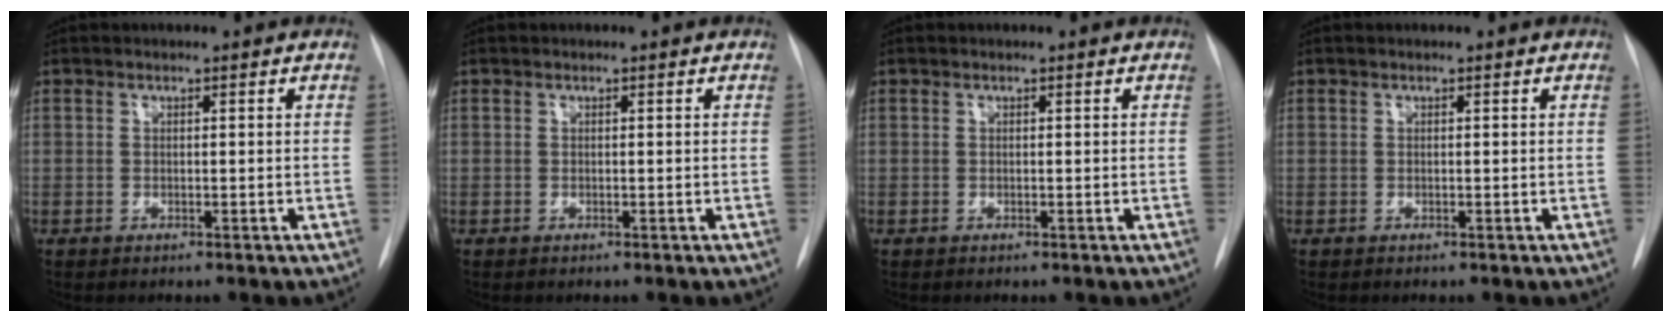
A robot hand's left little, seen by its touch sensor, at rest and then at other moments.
{"total": 0.0}
{"total": 0.0}
{"total": 0.0}